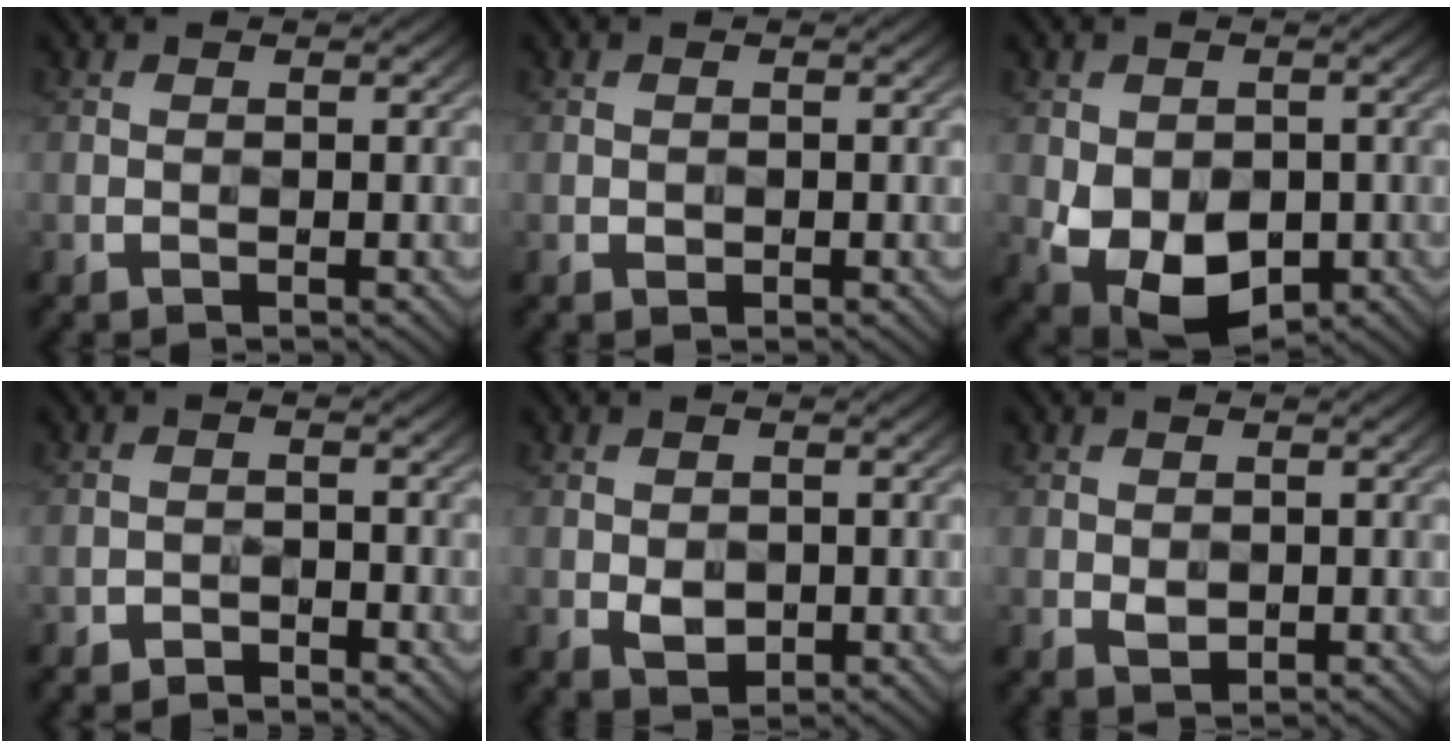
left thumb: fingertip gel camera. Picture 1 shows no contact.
{"total": 0.6, "force": [-0.2, 0.5, 0.3], "torque": [-0.002, -0.003, -0.004]}
{"total": 8.6, "force": [-2.1, 5.8, 6.0], "torque": [-0.124, -0.029, -0.030]}
{"total": 2.3, "force": [-2.1, 0.6, 0.5], "torque": [-0.006, 0.001, -0.042]}
{"total": 2.3, "force": [-0.4, 1.7, 1.5], "torque": [-0.031, -0.007, -0.005]}
{"total": 1.3, "force": [0.0, 0.9, 0.9], "torque": [-0.019, -0.003, 0.003]}